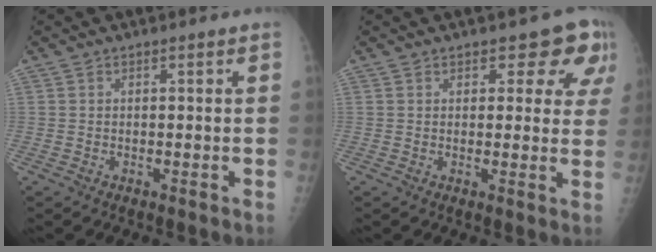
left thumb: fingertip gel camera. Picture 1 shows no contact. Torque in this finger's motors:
{"motor_torque": [0.02, 0.17, -0.11, -0.05, 0.07]}